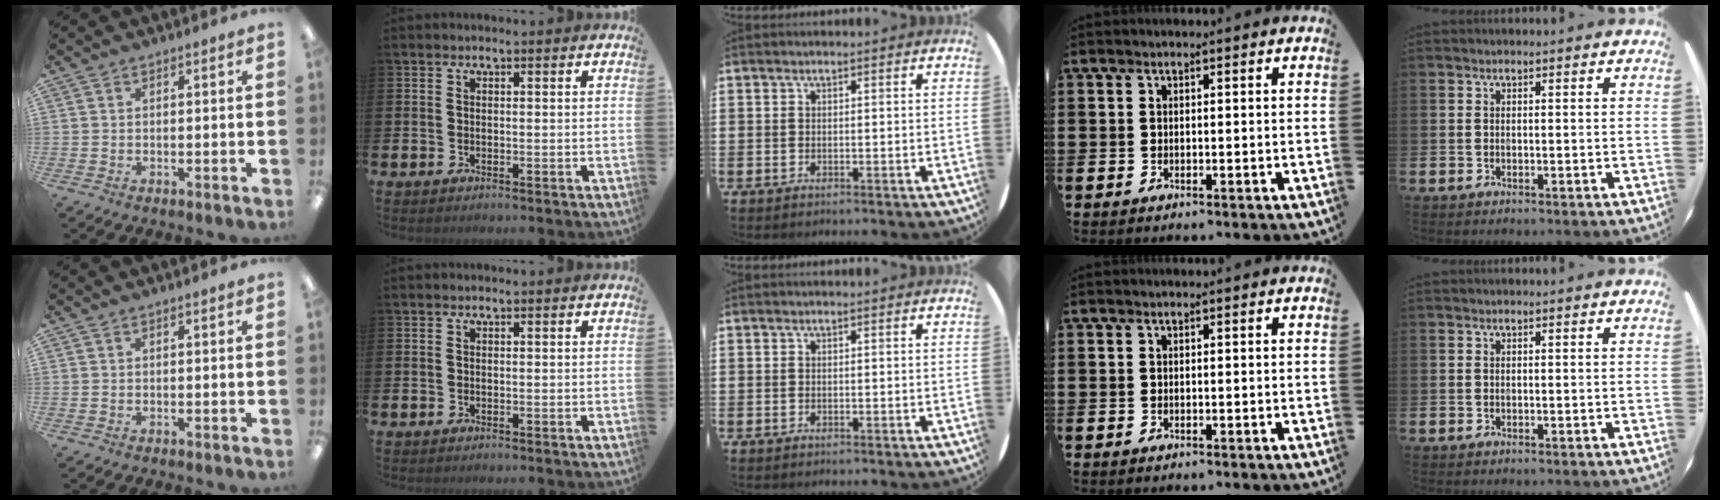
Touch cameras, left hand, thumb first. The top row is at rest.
{}